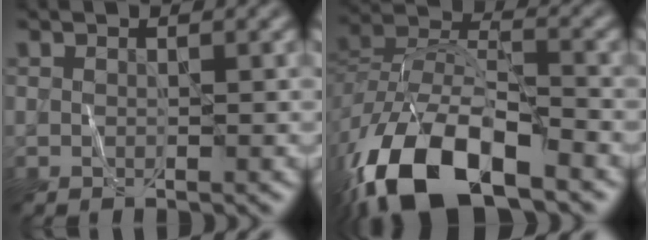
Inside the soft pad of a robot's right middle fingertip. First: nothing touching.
{"total": 13.6, "force": [-8.3, 6.1, 8.9], "torque": [-0.181, -0.011, -0.158]}